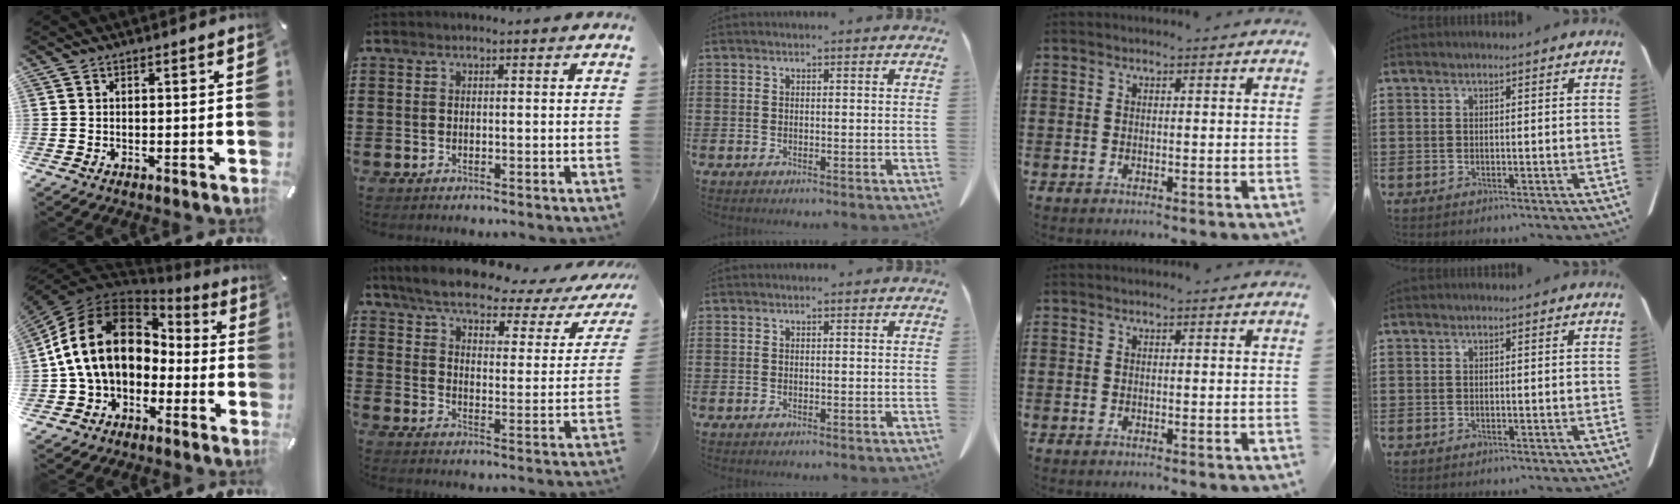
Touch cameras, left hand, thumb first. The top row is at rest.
{"thumb": {"total": 18.4, "force": [1.8, 14.0, 11.9], "torque": [-0.248, 0.015, 0.028]}, "index": {"total": 5.8, "force": [4.6, 1.1, 3.4], "torque": [-0.089, -0.025, 0.075]}}